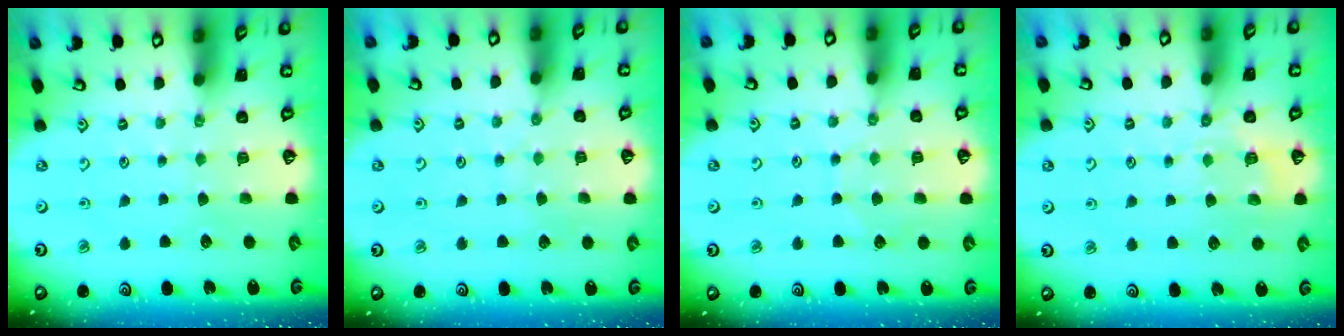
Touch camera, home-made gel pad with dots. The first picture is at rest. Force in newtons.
{"total": 3.9, "press": 3.9, "slide": 0.4}
{"total": 5.5, "press": 5.5, "slide": 0.5}
{"total": 6.0, "press": 5.8, "slide": 1.4}